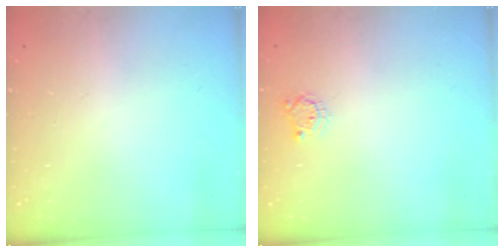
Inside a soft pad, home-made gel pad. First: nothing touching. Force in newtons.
{"total": 3.8, "press": 3.8, "slide": 0.5}